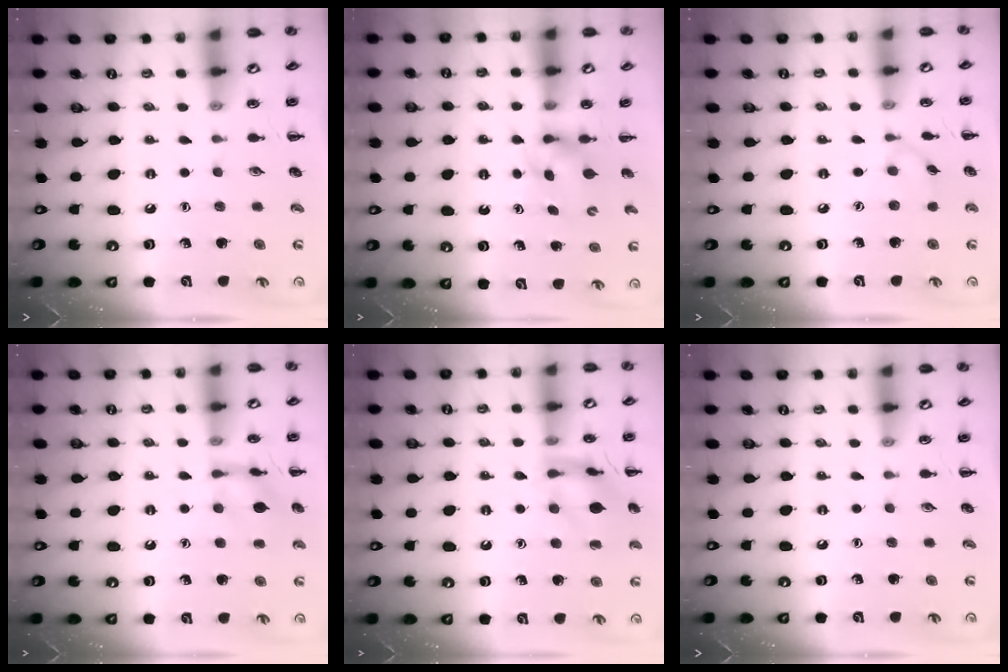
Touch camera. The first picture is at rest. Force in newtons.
{"total": 3.1, "press": 2.7, "slide": 1.4}
{"total": 3.1, "press": 2.8, "slide": 1.2}
{"total": 9.4, "press": 9.4, "slide": 0.7}
{"total": 12.6, "press": 12.6, "slide": 1.3}
{"total": 0.0}